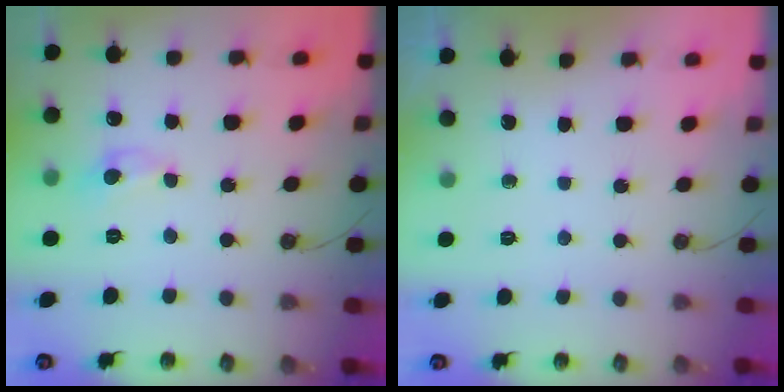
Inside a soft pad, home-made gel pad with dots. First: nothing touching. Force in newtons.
{"total": 0.0}